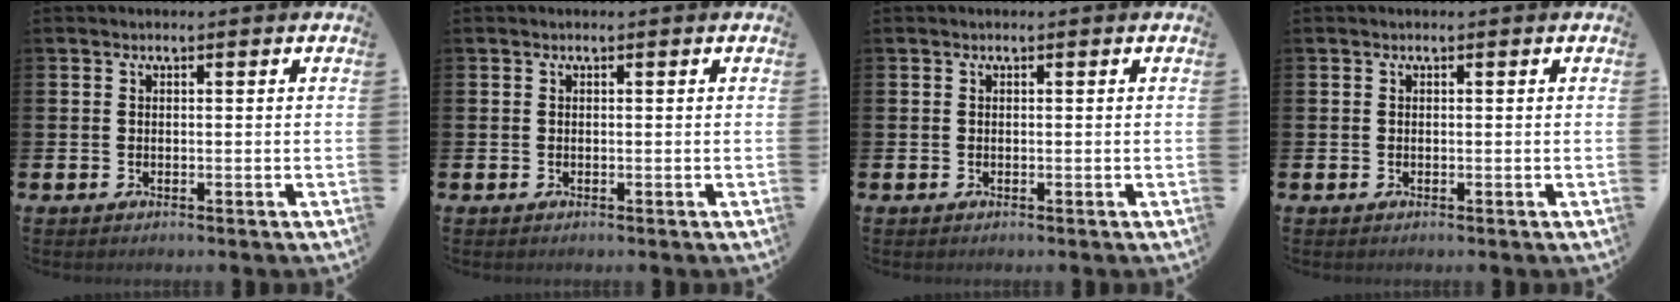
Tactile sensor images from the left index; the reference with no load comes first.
{"total": 0.0}
{"total": 0.0}
{"total": 0.0}